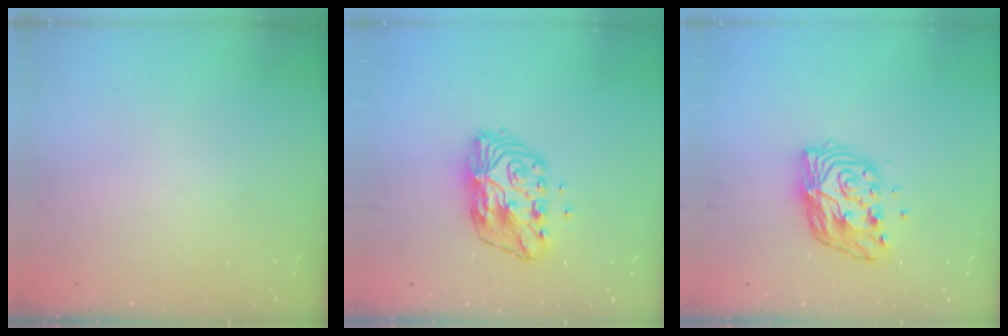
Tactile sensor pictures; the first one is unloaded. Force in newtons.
{"total": 12.5, "press": 12.5, "slide": 1.0}
{"total": 11.1, "press": 11.1, "slide": 1.1}